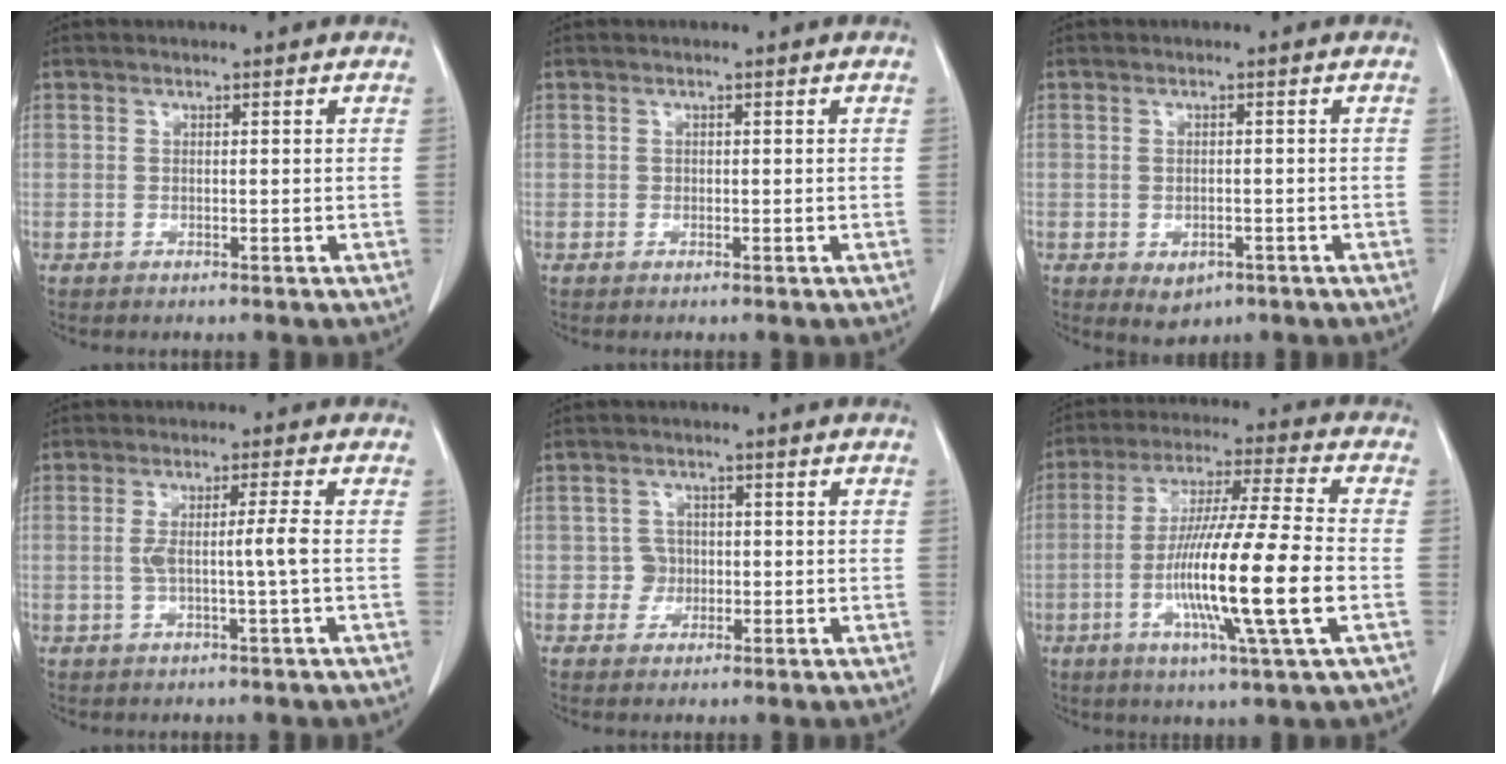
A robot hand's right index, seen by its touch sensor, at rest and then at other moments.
{"total": 0.0}
{"total": 3.0, "force": [-1.5, 2.0, 1.7], "torque": [-0.020, -0.002, -0.007]}
{"total": 4.0, "force": [-0.4, -0.7, 4.0], "torque": [-0.075, 0.004, -0.003]}
{"total": 2.4, "force": [-0.4, 2.4, 0.1], "torque": [0.008, 0.009, -0.007]}
{"total": 16.6, "force": [-3.9, -0.5, 16.1], "torque": [-0.301, -0.013, -0.077]}